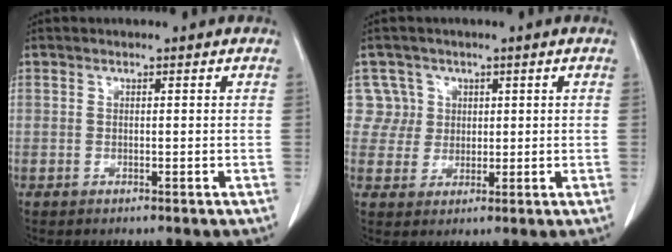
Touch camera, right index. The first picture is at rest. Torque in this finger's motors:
{"motor_torque": [-0.29, 0.23, -0.12, -0.02]}